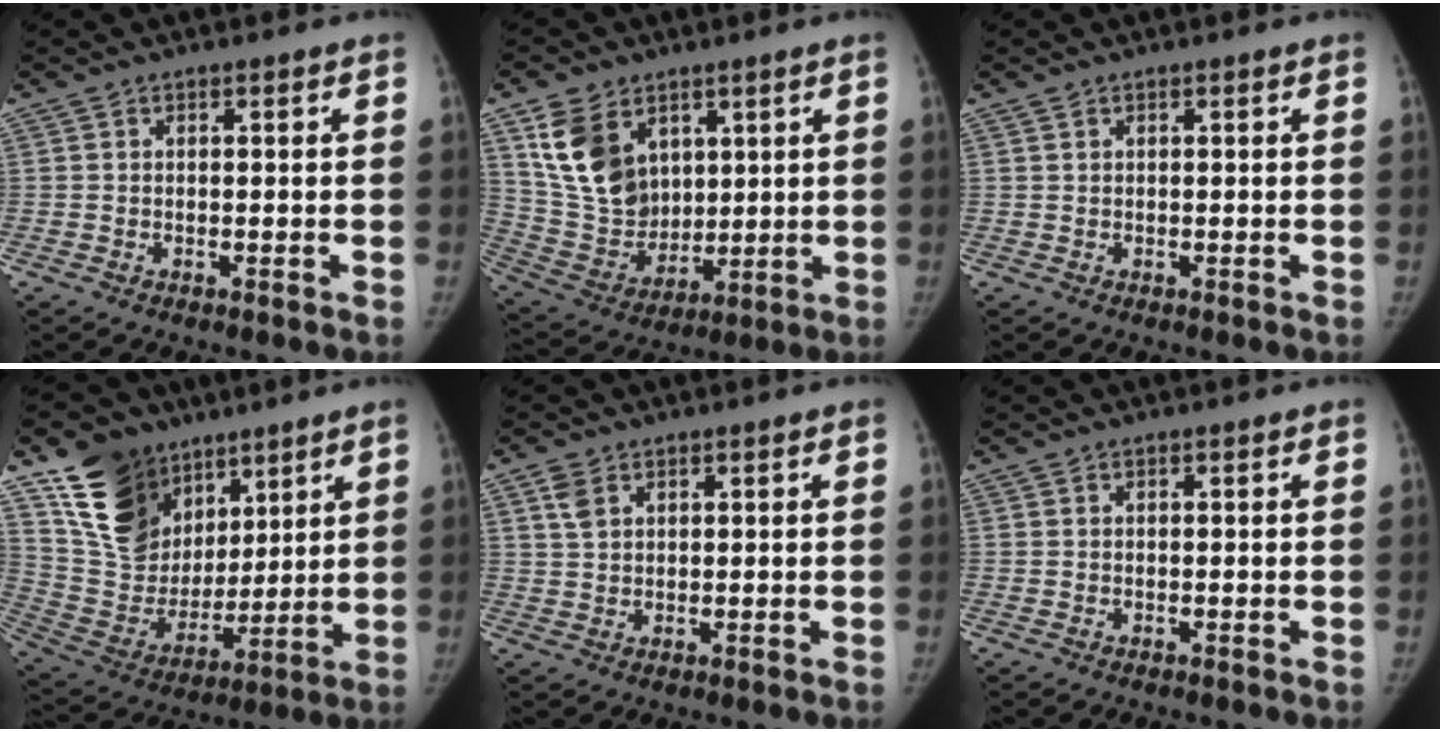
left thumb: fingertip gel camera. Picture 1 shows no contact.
{"total": 14.5, "force": [6.7, 10.3, 7.8], "torque": [-0.111, -0.033, 0.149]}
{"total": 0.0}
{"total": 19.6, "force": [11.5, 13.4, 8.5], "torque": [-0.106, -0.053, 0.223]}
{"total": 3.3, "force": [1.7, 2.1, 1.8], "torque": [-0.033, -0.001, 0.039]}
{"total": 0.0}